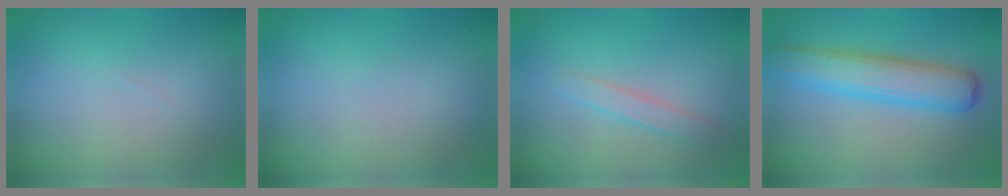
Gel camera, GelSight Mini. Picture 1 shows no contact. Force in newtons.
{"total": 0.0}
{"total": 1.8, "press": 1.8, "slide": 0.0}
{"total": 5.3, "press": 5.3, "slide": 0.1}